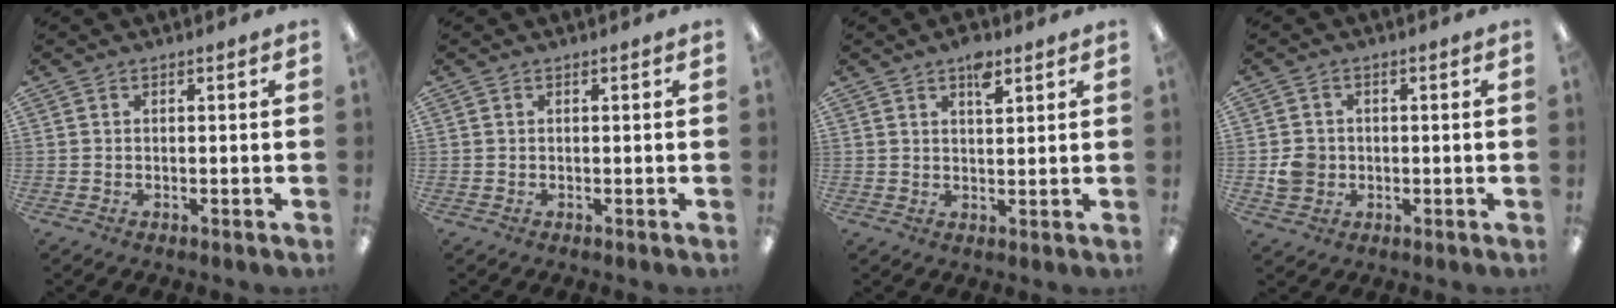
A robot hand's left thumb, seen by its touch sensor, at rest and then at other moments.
{"total": 0.0}
{"total": 4.8, "force": [3.1, 2.1, 3.1], "torque": [-0.036, -0.012, 0.048]}
{"total": 4.8, "force": [-0.5, 4.4, 1.8], "torque": [-0.034, 0.005, -0.010]}